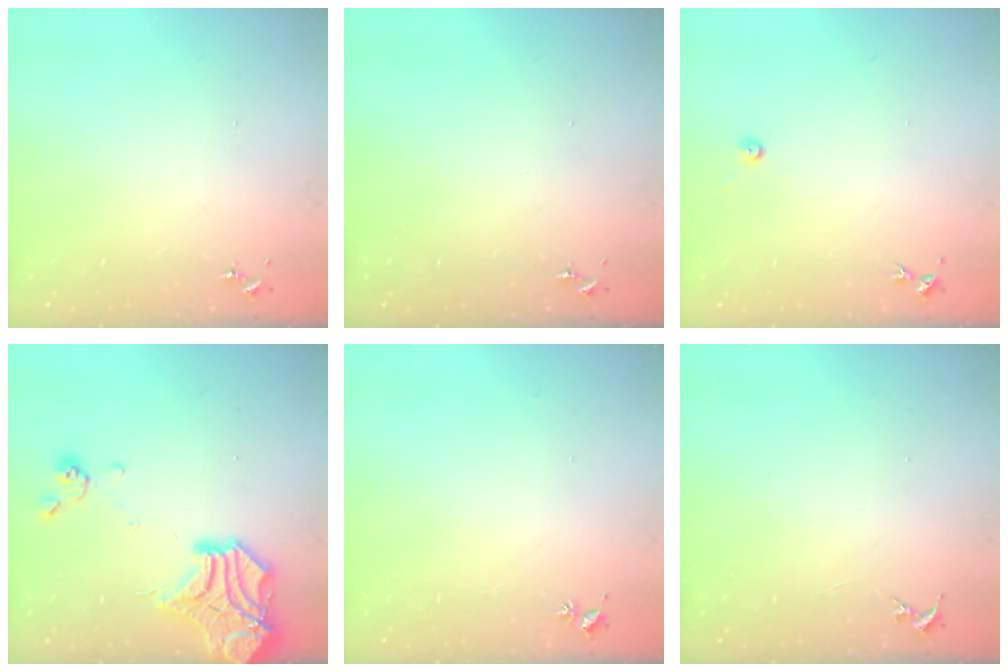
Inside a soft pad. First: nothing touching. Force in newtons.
{"total": 0.0}
{"total": 2.7, "press": 2.7, "slide": 0.2}
{"total": 19.9, "press": 19.8, "slide": 2.6}
{"total": 2.0, "press": 2.0, "slide": 0.3}
{"total": 0.0}